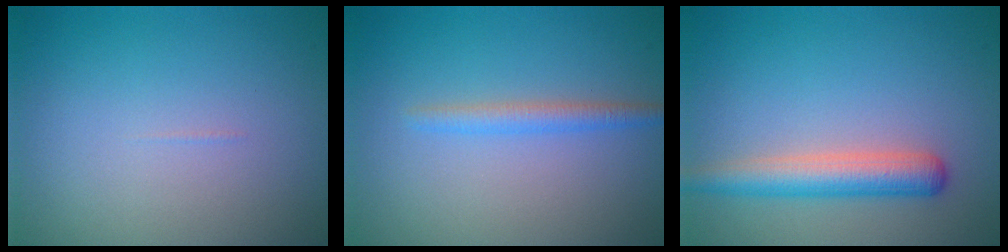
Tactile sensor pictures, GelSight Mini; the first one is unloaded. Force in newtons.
{"total": 1.6, "press": 1.6, "slide": 0.0}
{"total": 3.5, "press": 3.5, "slide": 0.1}